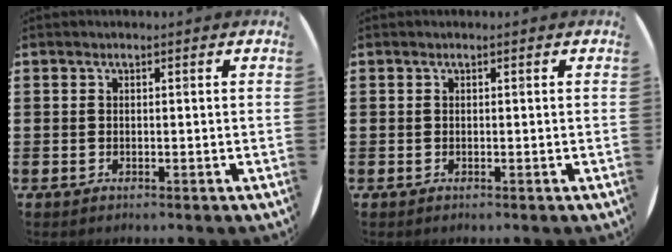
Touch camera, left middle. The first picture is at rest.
{"total": 0.0}